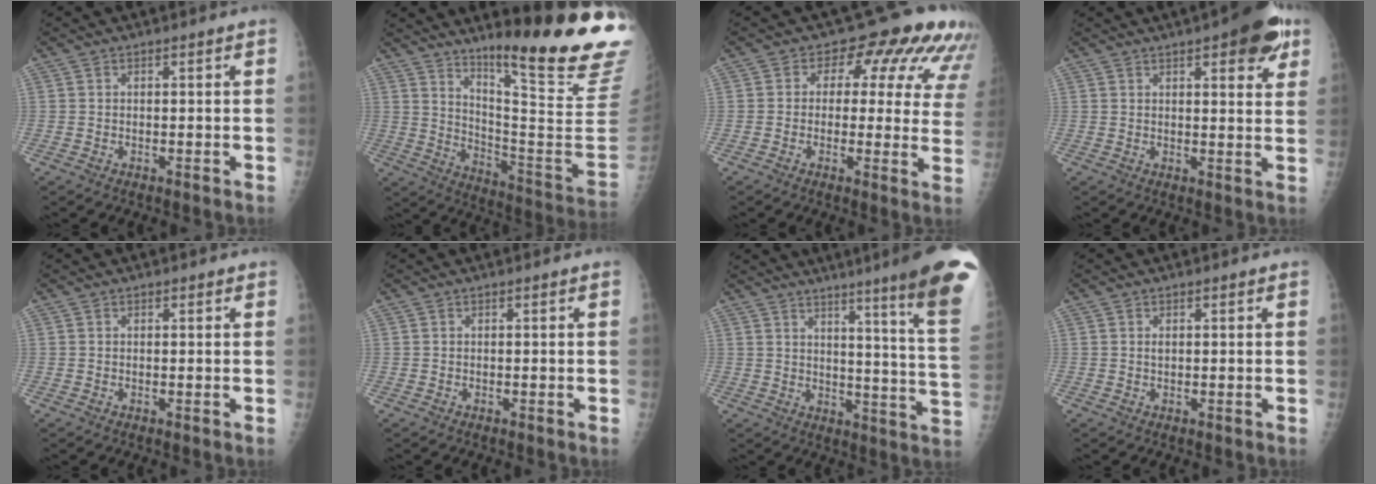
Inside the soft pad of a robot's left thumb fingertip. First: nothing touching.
{"total": 26.3, "force": [17.3, 2.6, 19.6], "torque": [-0.248, -0.130, 0.254]}
{"total": 15.3, "force": [7.2, 9.3, 9.9], "torque": [-0.070, -0.007, 0.061]}
{"total": 10.9, "force": [6.1, 3.7, 8.2], "torque": [-0.076, -0.019, 0.073]}
{"total": 0.7, "force": [0.4, 0.5, 0.1], "torque": [0.004, -0.002, 0.003]}
{"total": 0.0}
{"total": 19.6, "force": [13.0, -0.2, 14.7], "torque": [-0.173, -0.091, 0.158]}
{"total": 0.9, "force": [0.4, 0.6, 0.5], "torque": [-0.006, -0.001, 0.005]}